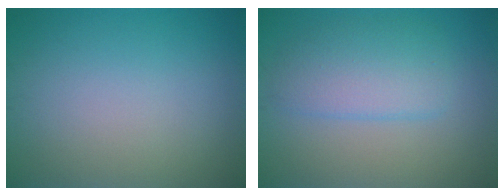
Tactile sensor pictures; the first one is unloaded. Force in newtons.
{"total": 4.0, "press": 4.0, "slide": 0.4}